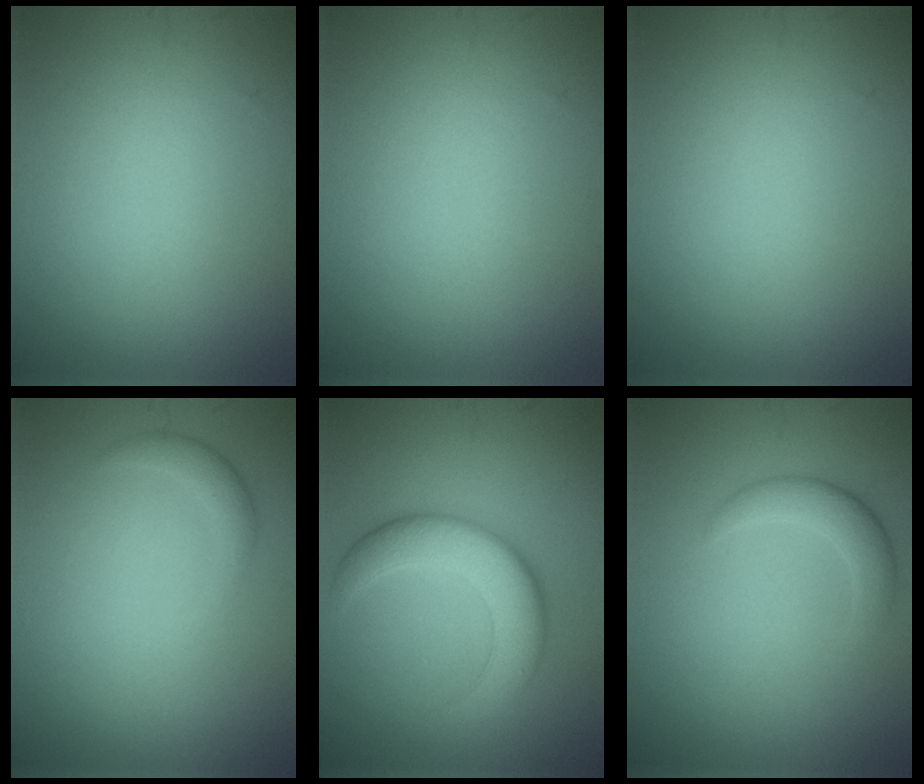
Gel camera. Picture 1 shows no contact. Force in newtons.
{"total": 0.0}
{"total": 0.0}
{"total": 1.5, "press": 1.5, "slide": 0.1}
{"total": 6.0, "press": 6.0, "slide": 0.2}
{"total": 2.5, "press": 2.5, "slide": 0.0}